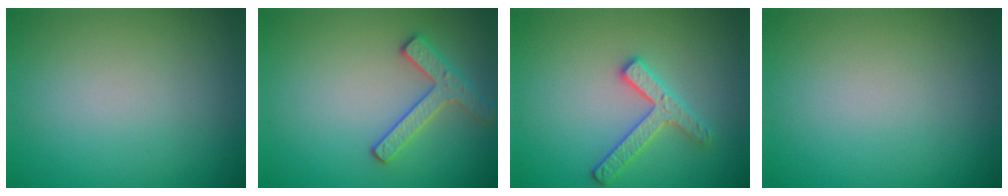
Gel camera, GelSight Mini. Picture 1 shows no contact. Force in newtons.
{"total": 2.5, "press": 2.5, "slide": 0.4}
{"total": 2.6, "press": 2.6, "slide": 0.4}
{"total": 0.0}